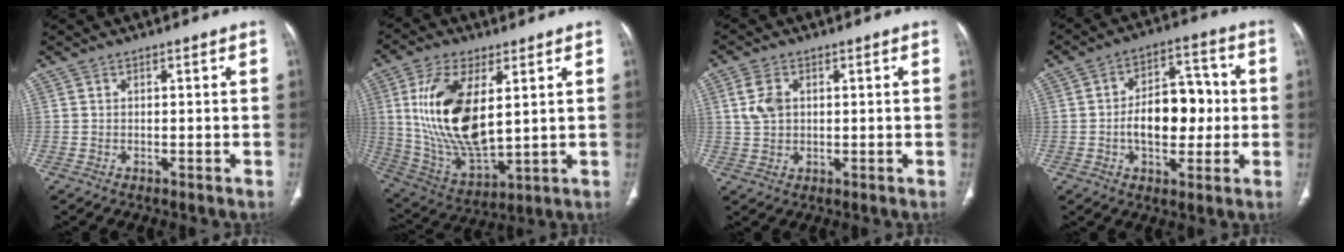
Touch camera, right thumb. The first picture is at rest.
{"total": 19.0, "force": [4.1, 9.1, 16.2], "torque": [-0.310, -0.022, 0.091]}
{"total": 4.7, "force": [1.0, 3.2, 3.2], "torque": [-0.066, 0.002, 0.022]}
{"total": 12.9, "force": [-0.9, 8.0, 10.1], "torque": [-0.122, 0.031, -0.014]}